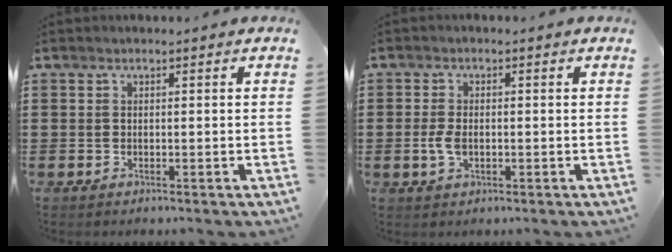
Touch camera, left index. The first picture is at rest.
{"total": 3.1, "force": [-0.4, 1.6, 2.6], "torque": [-0.072, -0.005, -0.014]}